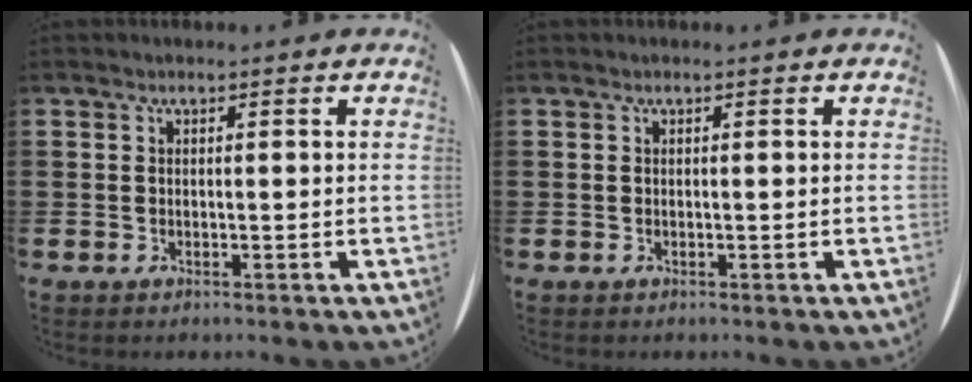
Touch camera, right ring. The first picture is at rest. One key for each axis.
{"total": 0.0}